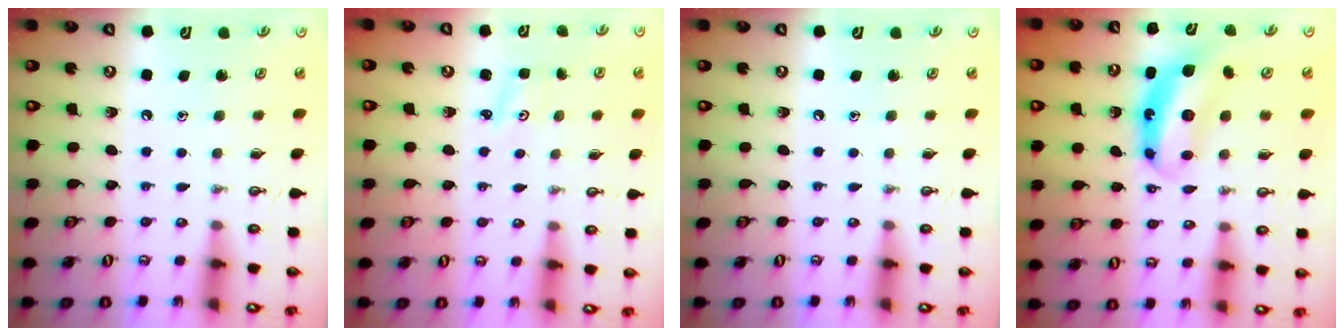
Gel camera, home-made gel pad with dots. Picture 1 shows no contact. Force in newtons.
{"total": 1.3, "press": 1.2, "slide": 0.2}
{"total": 0.0}
{"total": 7.3, "press": 7.2, "slide": 0.7}